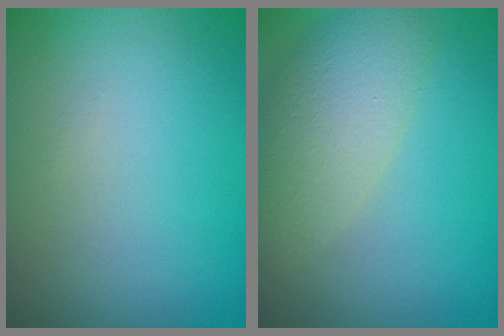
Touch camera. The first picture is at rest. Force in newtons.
{"total": 5.2, "press": 5.2, "slide": 0.3}